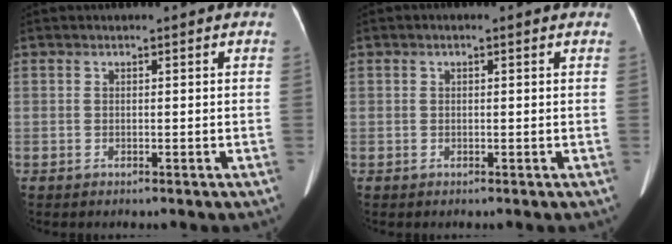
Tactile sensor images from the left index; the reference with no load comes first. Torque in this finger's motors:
{"motor_torque": [-0.05, -0.10, -0.28, -0.02]}